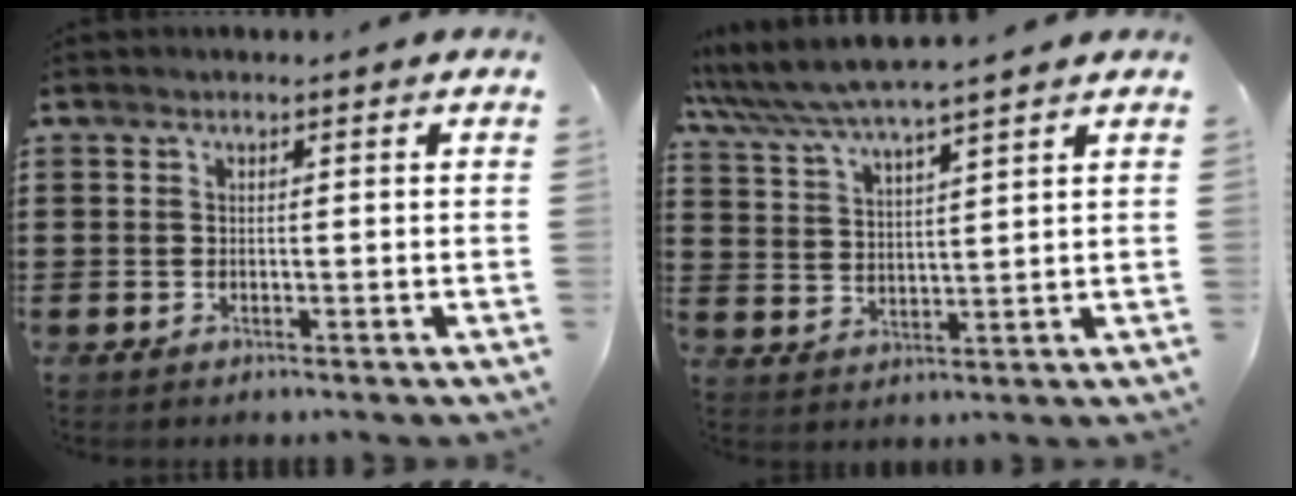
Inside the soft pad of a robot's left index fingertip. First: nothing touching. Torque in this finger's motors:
{"motor_torque": [2.02, -0.11, 0.25, 0.05]}